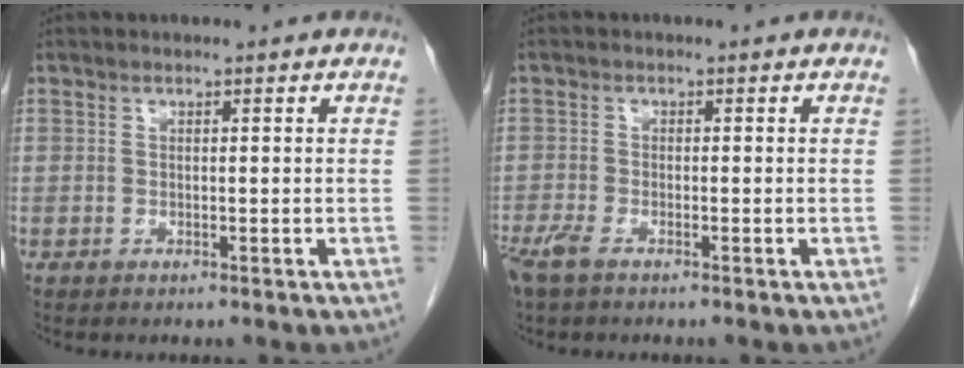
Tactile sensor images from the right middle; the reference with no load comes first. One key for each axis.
{"total": 3.2, "fx": -2.3, "fy": 0.9, "fz": 2.1, "tx": -0.049, "ty": -0.007, "tz": -0.043}